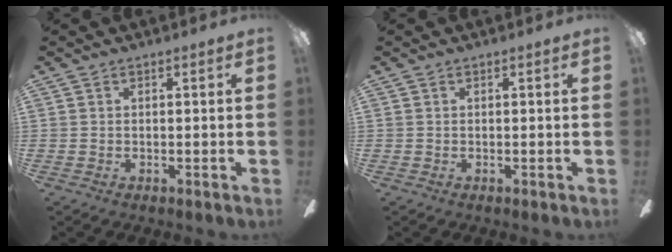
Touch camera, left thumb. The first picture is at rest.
{"total": 0.0}